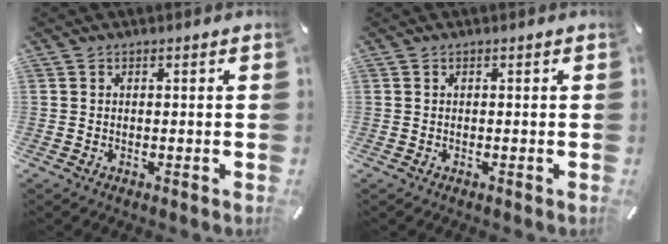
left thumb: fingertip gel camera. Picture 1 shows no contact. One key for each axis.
{"total": 0.0}